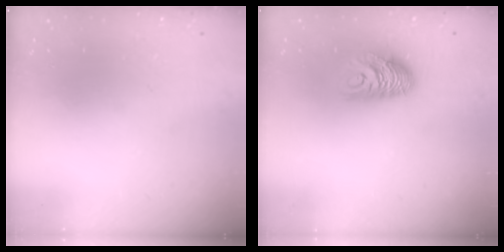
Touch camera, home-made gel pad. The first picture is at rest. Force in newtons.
{"total": 10.0, "press": 10.0, "slide": 0.5}